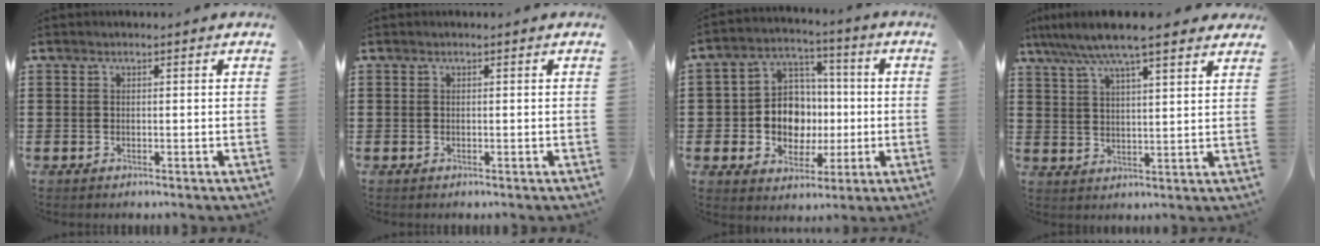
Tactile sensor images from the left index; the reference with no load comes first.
{"total": 0.0}
{"total": 9.1, "force": [-0.8, 8.2, 3.9], "torque": [-0.088, 0.014, -0.010]}
{"total": 7.9, "force": [6.4, 0.9, 4.5], "torque": [-0.106, -0.014, 0.112]}